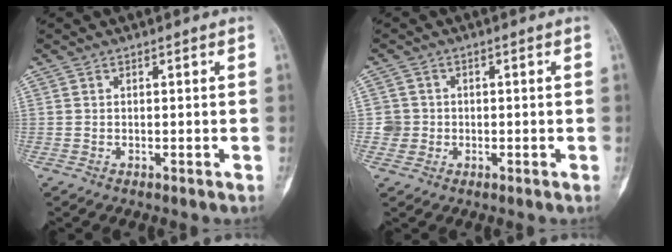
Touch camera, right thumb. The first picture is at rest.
{"total": 2.9, "force": [-0.2, 2.9, 0.1], "torque": [0.020, 0.008, -0.005]}